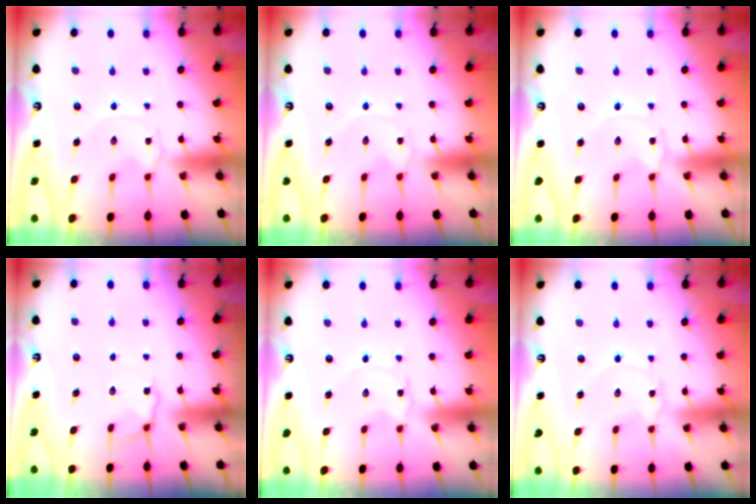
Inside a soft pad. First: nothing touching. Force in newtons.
{"total": 0.0}
{"total": 0.0}
{"total": 4.8, "press": 4.4, "slide": 2.1}
{"total": 0.6, "press": 0.6, "slide": 0.1}
{"total": 1.9, "press": 1.8, "slide": 0.3}